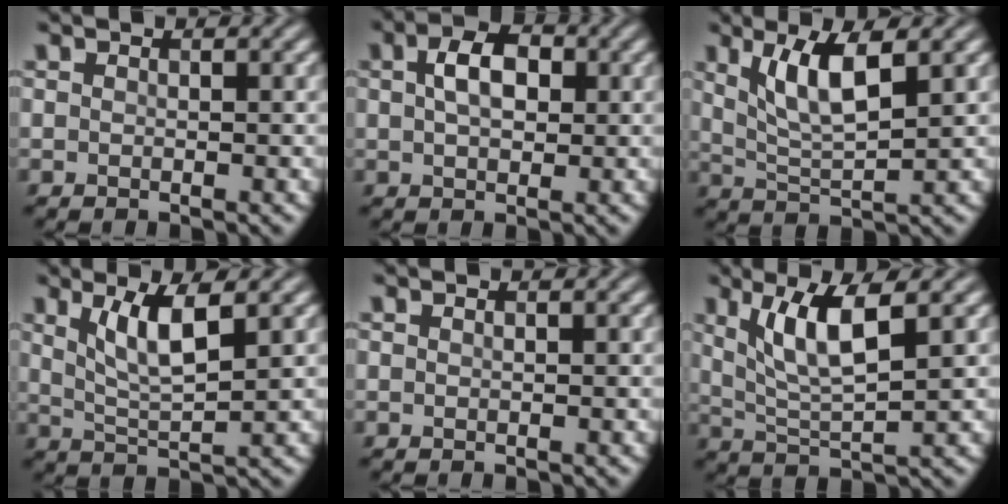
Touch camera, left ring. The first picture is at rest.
{"total": 4.0, "force": [0.9, 2.5, 3.0], "torque": [-0.055, 0.009, 0.011]}
{"total": 5.2, "force": [2.2, 1.5, 4.5], "torque": [-0.089, -0.005, 0.043]}
{"total": 4.5, "force": [1.9, 1.1, 3.9], "torque": [-0.079, -0.006, 0.039]}
{"total": 0.0}
{"total": 5.8, "force": [2.2, 1.4, 5.1], "torque": [-0.097, -0.005, 0.044]}